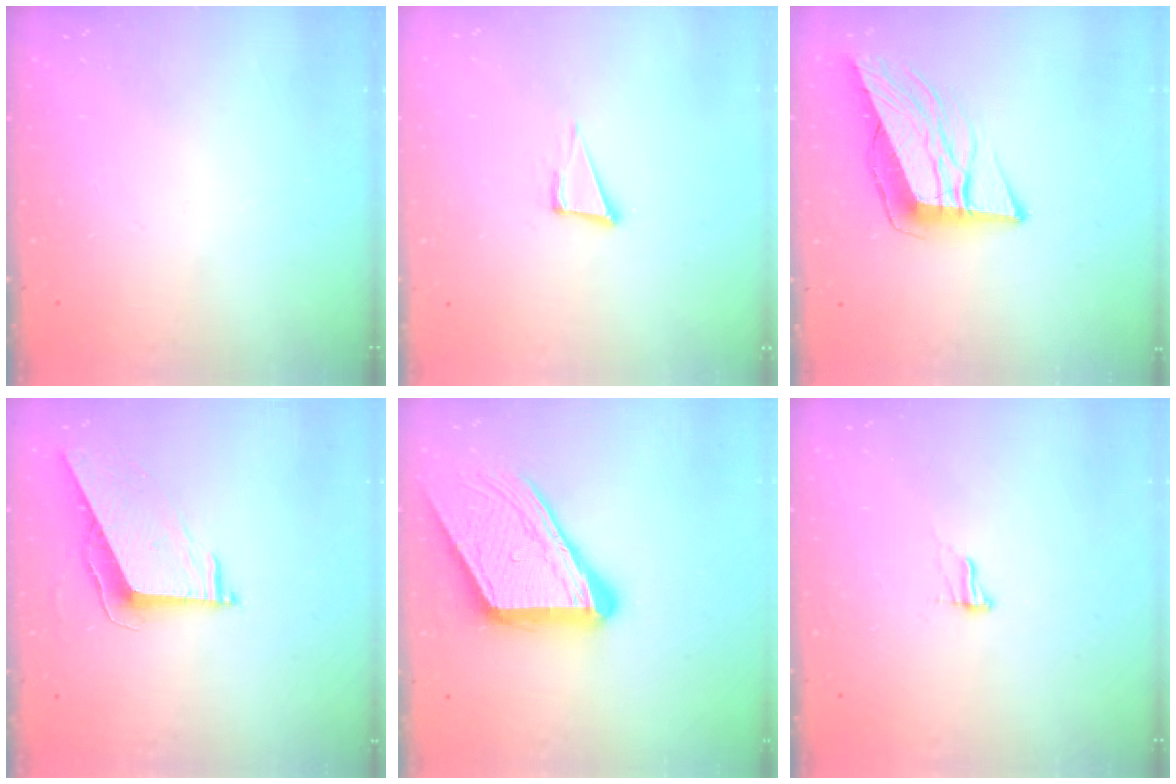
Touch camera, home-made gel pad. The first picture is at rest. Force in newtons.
{"total": 5.1, "press": 4.3, "slide": 2.8}
{"total": 12.4, "press": 11.9, "slide": 3.6}
{"total": 7.5, "press": 7.5, "slide": 0.1}
{"total": 17.8, "press": 17.7, "slide": 1.8}
{"total": 7.4, "press": 7.4, "slide": 0.8}